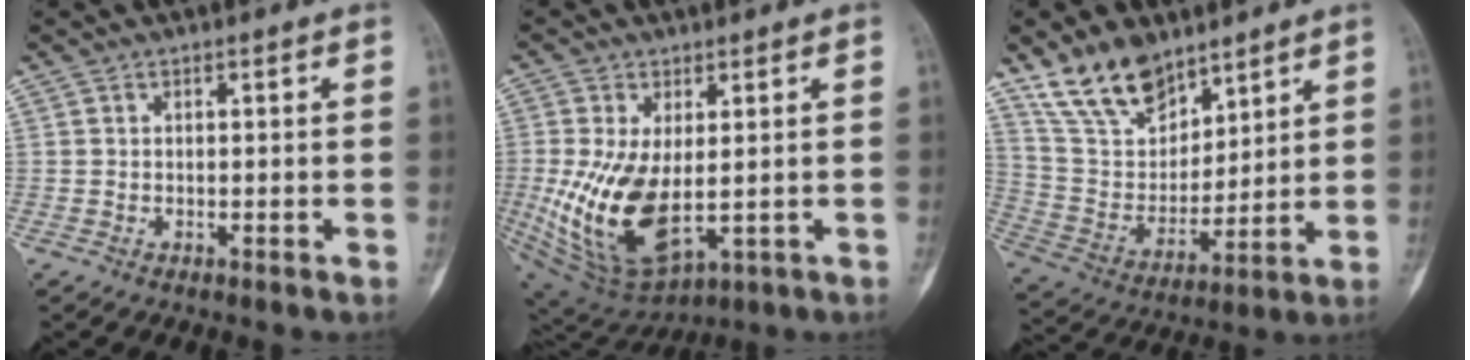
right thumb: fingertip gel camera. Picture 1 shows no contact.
{"total": 16.0, "force": [-0.8, 8.6, 13.5], "torque": [-0.261, -0.016, 0.011]}
{"total": 14.7, "force": [10.7, 7.7, 6.4], "torque": [-0.089, -0.054, 0.216]}